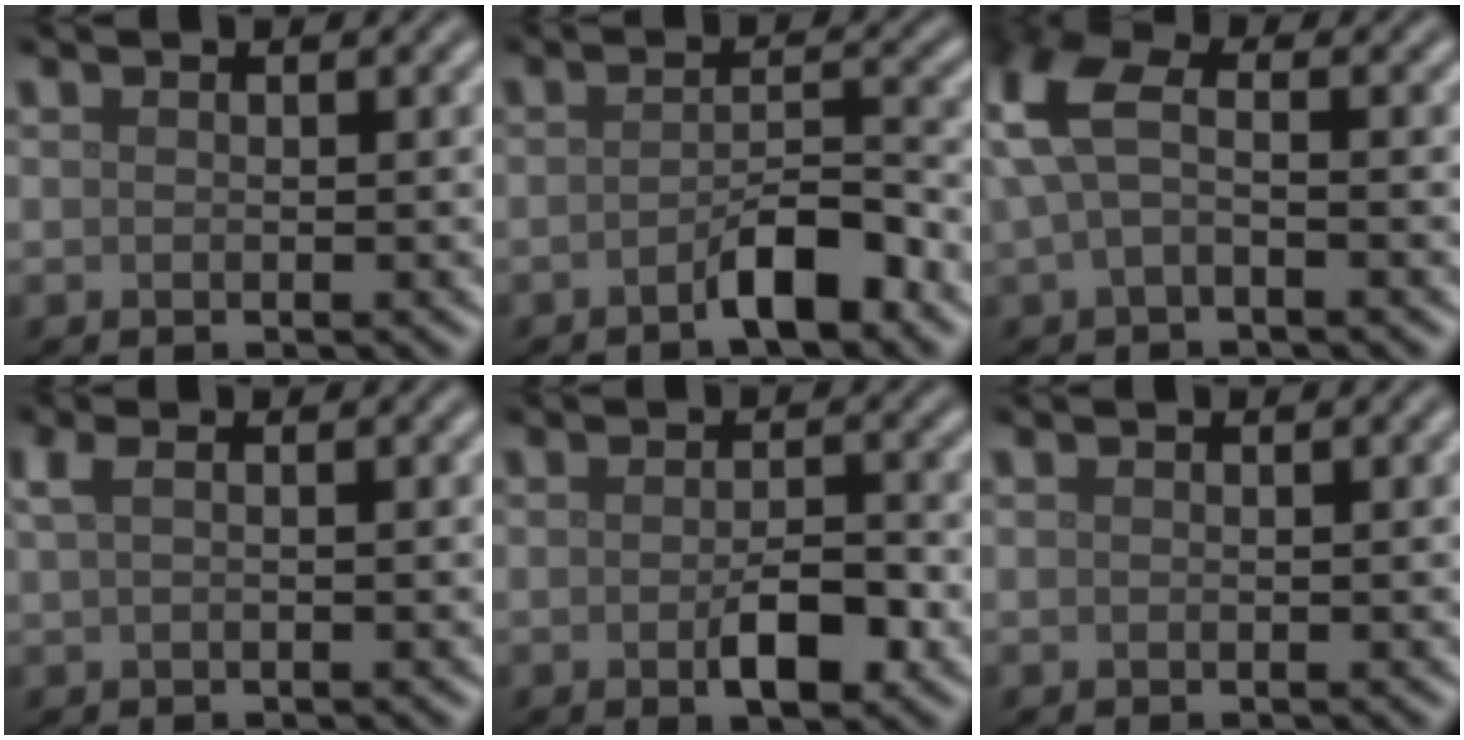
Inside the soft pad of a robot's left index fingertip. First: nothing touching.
{"total": 3.8, "force": [-2.3, 0.9, 2.8], "torque": [-0.045, 0.010, -0.043]}
{"total": 4.6, "force": [0.7, 2.1, 4.0], "torque": [-0.096, 0.012, 0.001]}
{"total": 1.5, "force": [0.6, 0.4, 1.3], "torque": [-0.028, 0.005, 0.009]}
{"total": 3.7, "force": [-1.3, 1.4, 3.1], "torque": [-0.051, -0.005, -0.018]}
{"total": 0.7, "force": [0.1, 0.1, 0.6], "torque": [-0.008, 0.005, 0.001]}